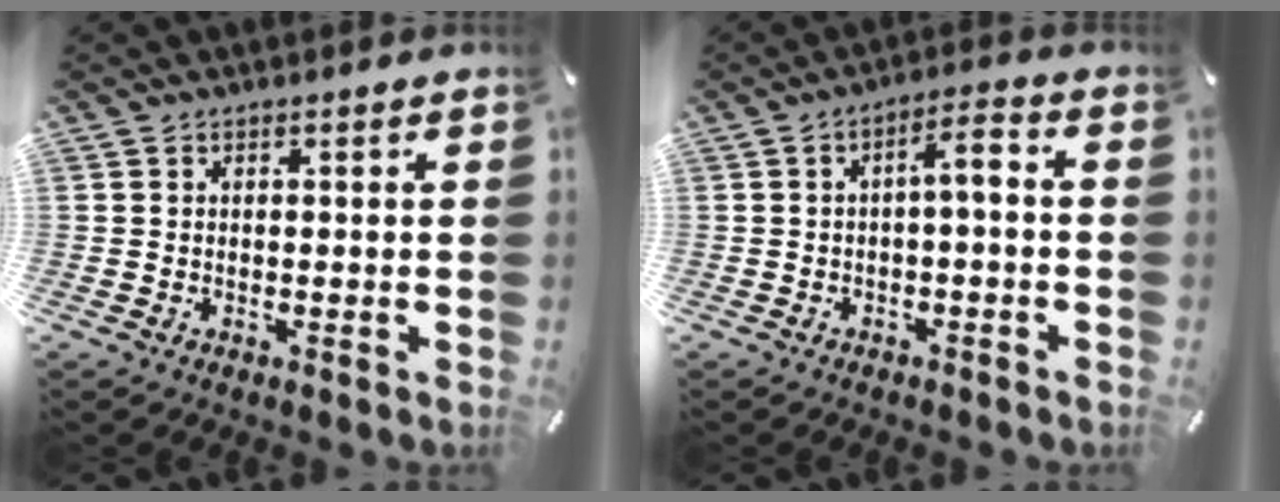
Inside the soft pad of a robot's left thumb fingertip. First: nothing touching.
{"total": 4.8, "force": [-1.2, 1.5, 4.4], "torque": [-0.081, 0.018, -0.026]}